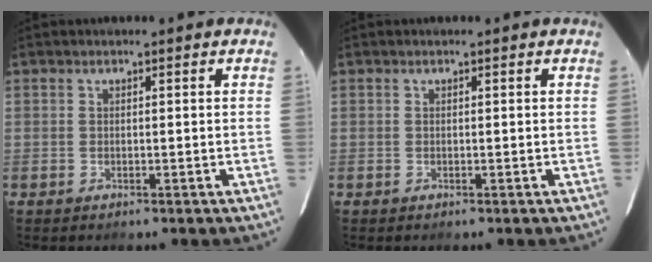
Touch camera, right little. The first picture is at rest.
{"total": 0.0}